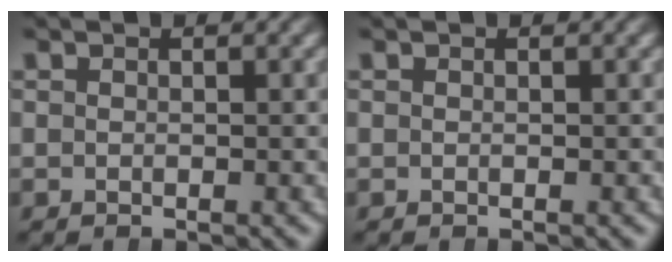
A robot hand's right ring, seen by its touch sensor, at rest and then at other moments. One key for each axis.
{"total": 0.0}